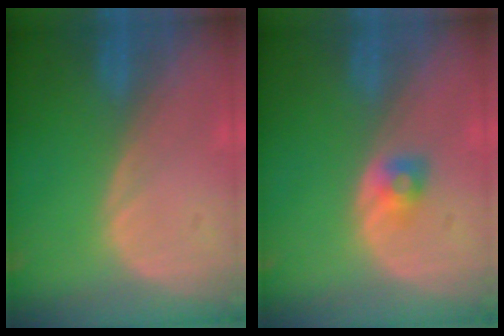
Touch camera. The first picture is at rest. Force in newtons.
{"total": 2.0, "press": 2.0, "slide": 0.3}